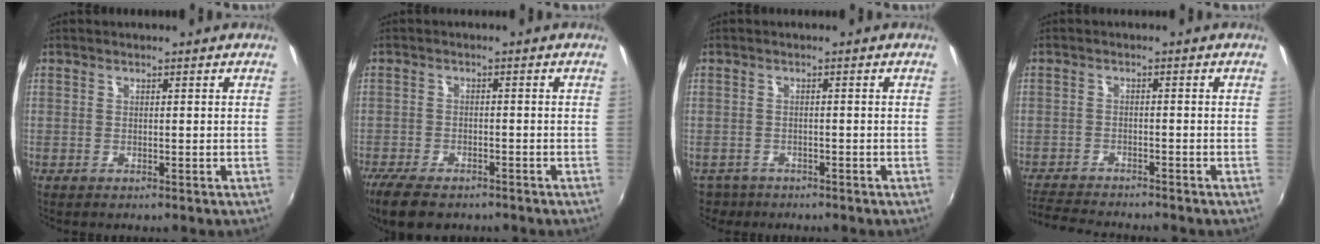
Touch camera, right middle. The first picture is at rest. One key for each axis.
{"total": 8.6, "fx": -6.7, "fy": 3.2, "fz": 4.3, "tx": -0.111, "ty": -0.027, "tz": -0.119}
{"total": 3.7, "fx": -2.6, "fy": 2.5, "fz": 0.6, "tx": -0.024, "ty": -0.006, "tz": -0.044}
{"total": 7.7, "fx": -7.3, "fy": 1.0, "fz": 2.2, "tx": -0.068, "ty": -0.015, "tz": -0.125}